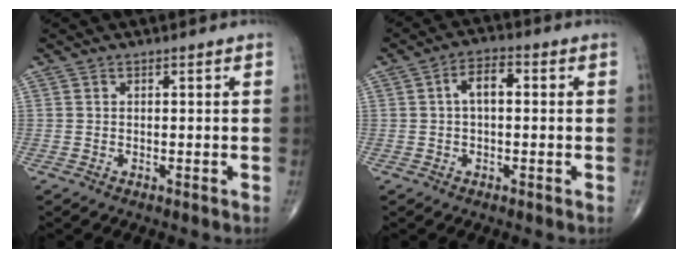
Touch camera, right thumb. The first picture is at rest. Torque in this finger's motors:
{"motor_torque": [0.32, 1.87, 0.19, -0.22, 0.18]}